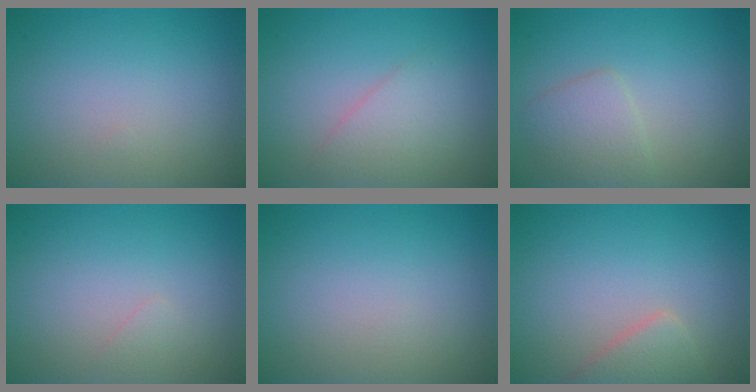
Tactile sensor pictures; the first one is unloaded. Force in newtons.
{"total": 2.3, "press": 2.3, "slide": 0.2}
{"total": 2.5, "press": 2.5, "slide": 0.2}
{"total": 0.6, "press": 0.6, "slide": 0.1}
{"total": 0.0}
{"total": 2.4, "press": 2.4, "slide": 0.2}